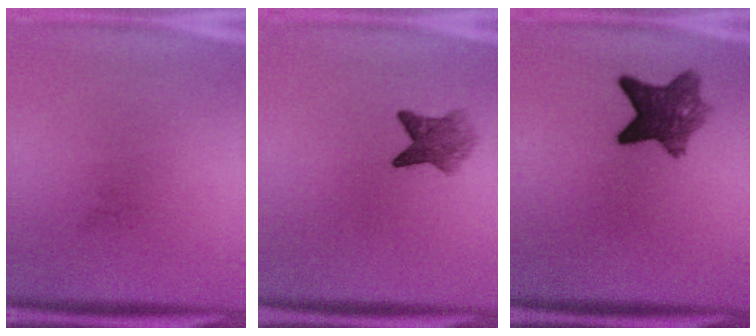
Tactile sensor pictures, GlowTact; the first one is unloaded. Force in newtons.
{"total": 4.2}
{"total": 7.5}